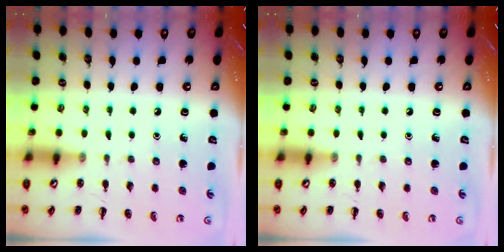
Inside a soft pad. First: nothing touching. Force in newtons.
{"total": 0.0}